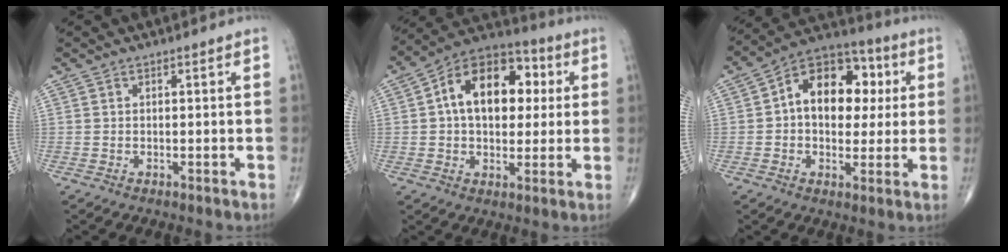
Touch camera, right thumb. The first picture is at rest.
{"total": 17.4, "force": [3.2, 11.0, 13.0], "torque": [-0.167, 0.021, 0.043]}
{"total": 15.9, "force": [2.5, 10.8, 11.5], "torque": [-0.126, 0.022, 0.029]}